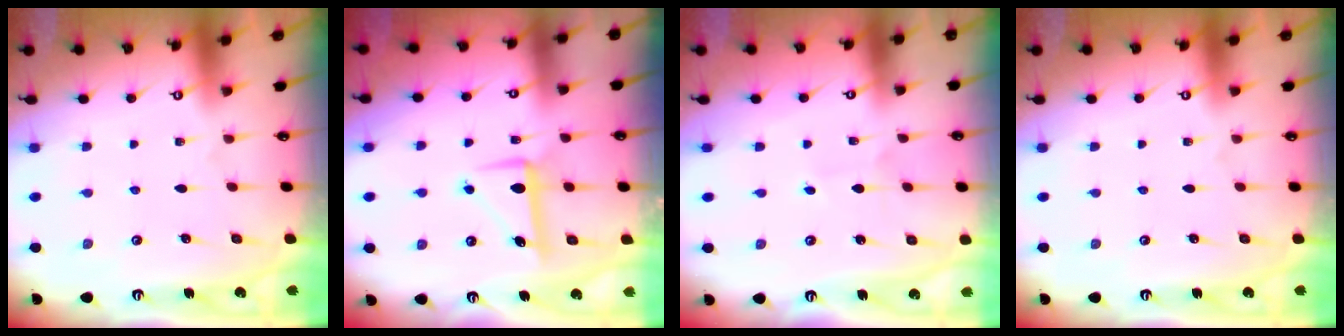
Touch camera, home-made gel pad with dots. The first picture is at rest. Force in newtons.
{"total": 8.1, "press": 8.1, "slide": 0.7}
{"total": 1.6, "press": 1.6, "slide": 0.1}
{"total": 0.0}